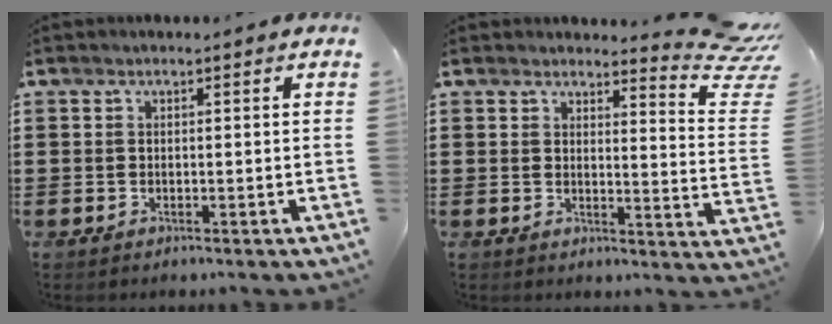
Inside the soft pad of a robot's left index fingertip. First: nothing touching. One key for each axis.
{"total": 5.8, "fx": 5.0, "fy": 0.8, "fz": 2.9, "tx": -0.037, "ty": -0.039, "tz": 0.080}